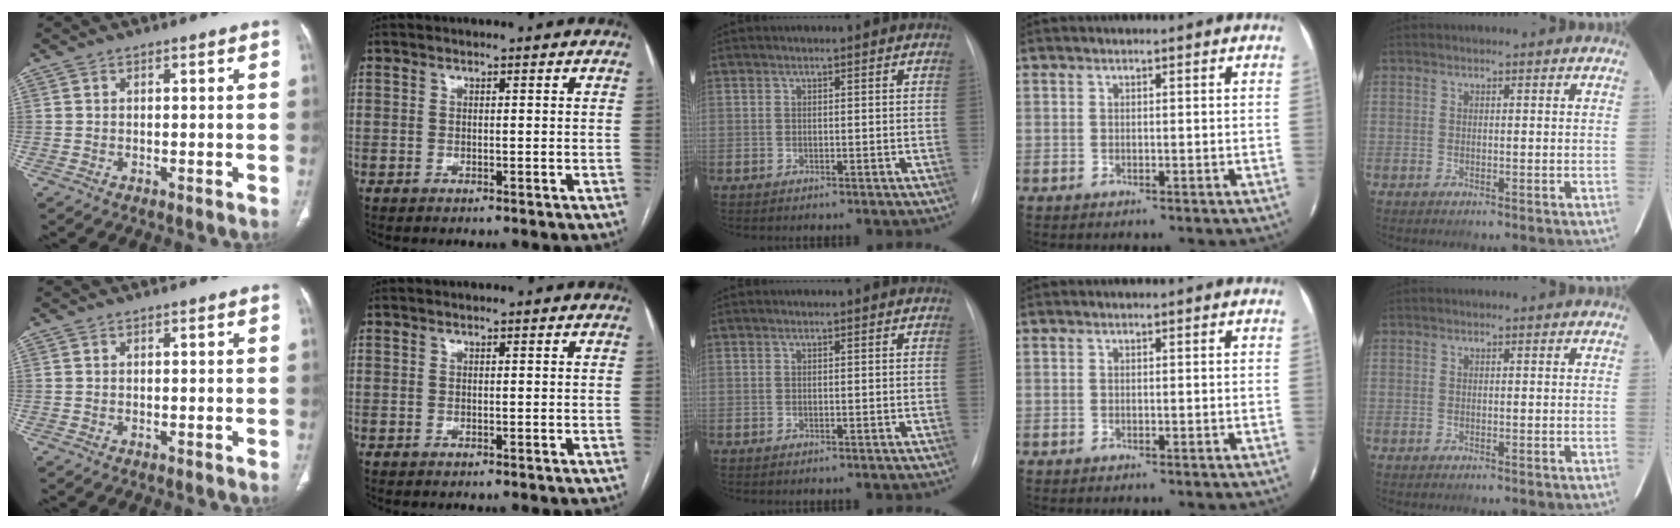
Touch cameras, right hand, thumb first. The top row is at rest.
{}